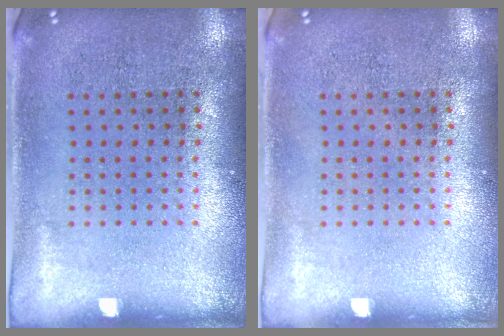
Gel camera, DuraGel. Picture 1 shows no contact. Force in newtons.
{"total": 0.0}